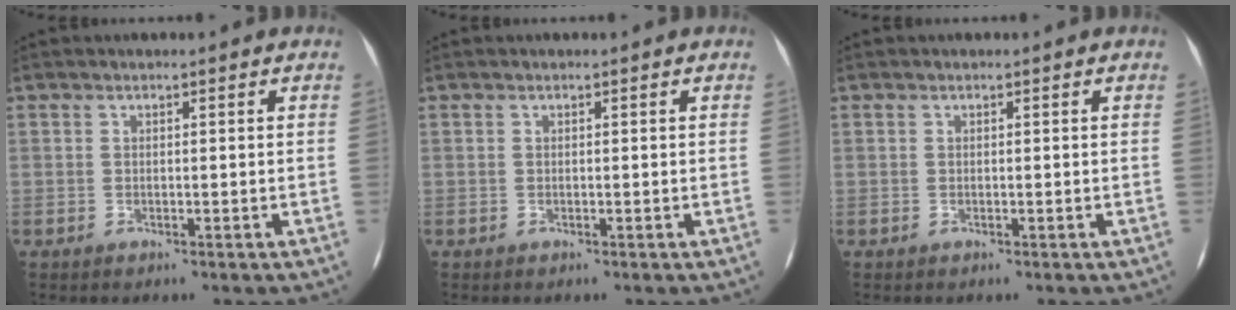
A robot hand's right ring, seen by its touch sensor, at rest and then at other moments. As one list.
[{"total": 0.0}, {"total": 0.0}]